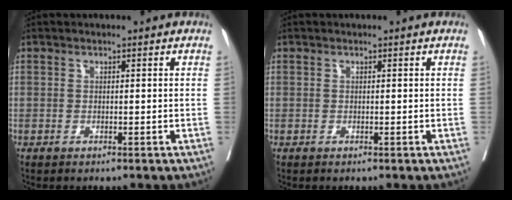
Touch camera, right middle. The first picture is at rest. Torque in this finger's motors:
{"motor_torque": [0.11, -0.06, -0.06, -0.04]}